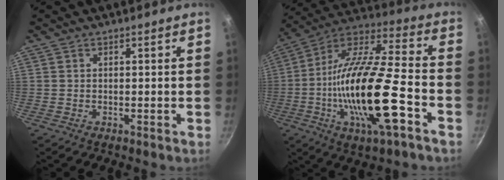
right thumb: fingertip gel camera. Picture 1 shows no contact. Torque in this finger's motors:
{"motor_torque": [2.53, 2.28, 2.22, -0.55, 0.90]}